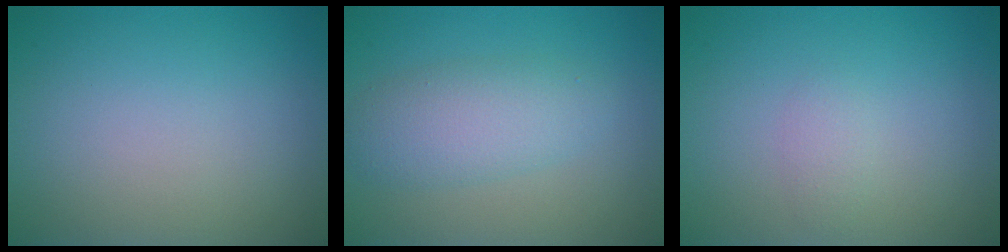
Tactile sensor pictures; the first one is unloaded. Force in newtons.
{"total": 4.1, "press": 4.1, "slide": 0.1}
{"total": 1.1, "press": 1.1, "slide": 0.0}